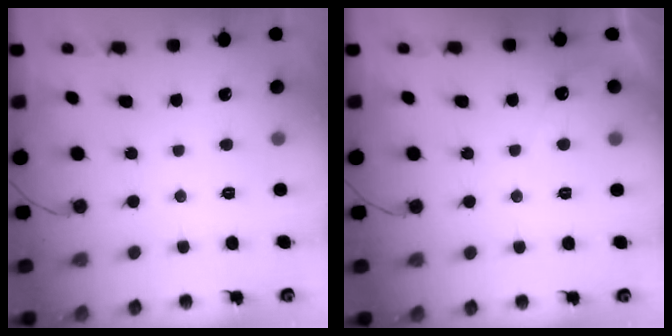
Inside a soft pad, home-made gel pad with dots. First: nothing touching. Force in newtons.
{"total": 2.6, "press": 2.6, "slide": 0.1}